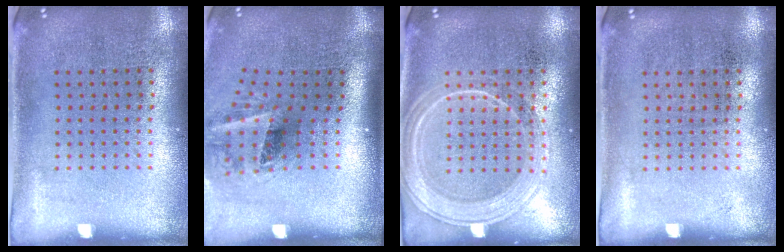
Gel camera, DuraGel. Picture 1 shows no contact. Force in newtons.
{"total": 1.9, "press": 1.2, "slide": 1.4}
{"total": 3.0, "press": 2.9, "slide": 0.5}
{"total": 0.0}